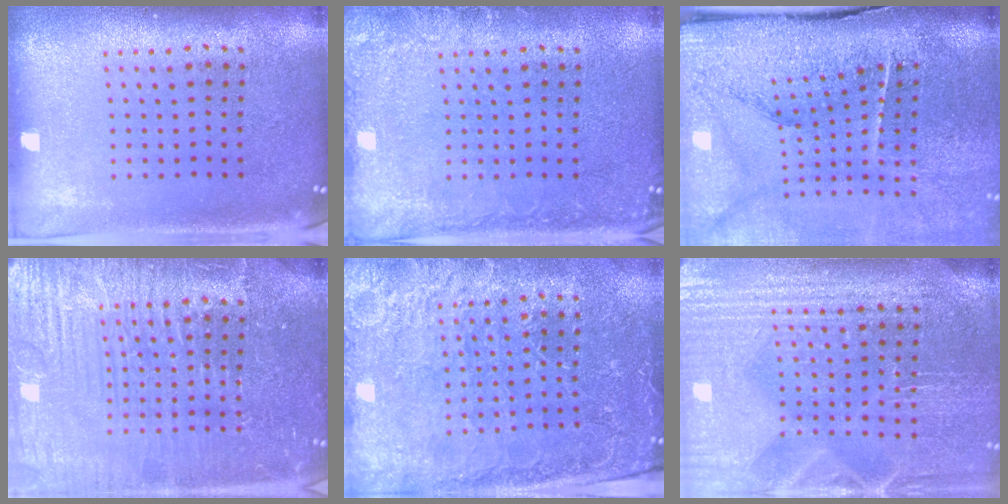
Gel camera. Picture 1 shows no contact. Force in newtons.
{"total": 2.2, "press": 2.1, "slide": 0.2}
{"total": 4.9, "press": 3.8, "slide": 3.1}
{"total": 7.3, "press": 7.2, "slide": 1.0}
{"total": 3.4, "press": 3.3, "slide": 0.7}
{"total": 4.3, "press": 4.0, "slide": 1.6}